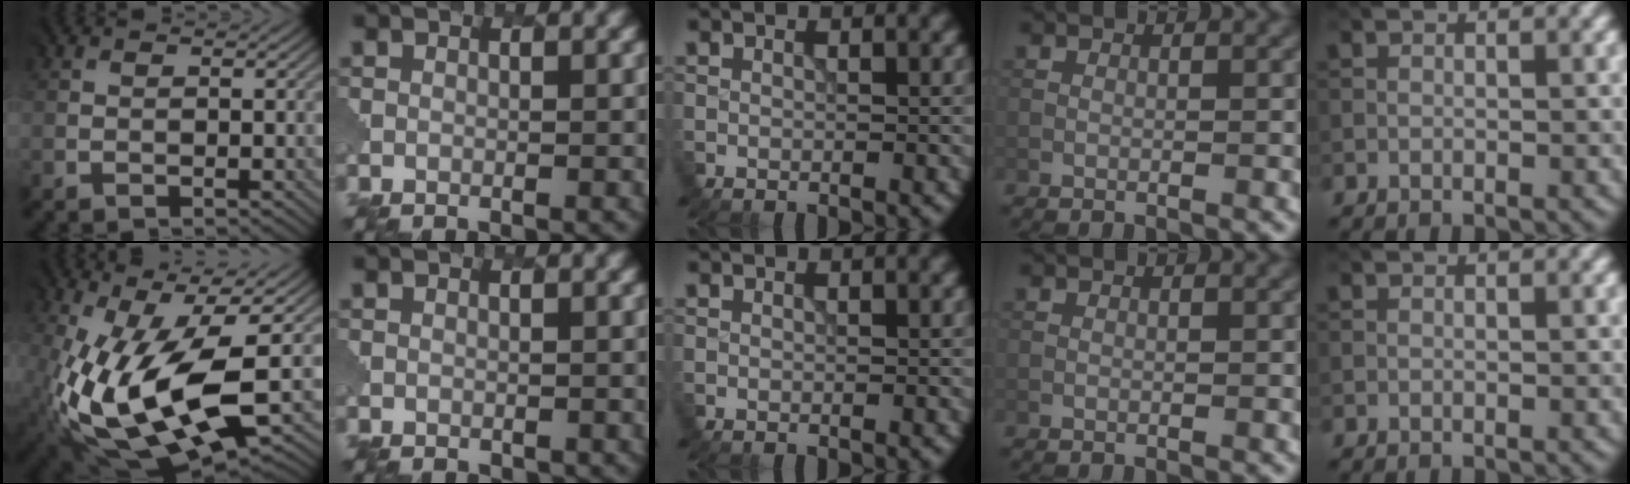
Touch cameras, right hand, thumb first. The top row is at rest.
{"thumb": {"total": 16.4, "force": [-4.0, 6.3, 14.7], "torque": [-0.312, -0.032, -0.064]}, "index": {"total": 0.6, "force": [0.1, 0.5, 0.3], "torque": [-0.006, -0.002, 0.004]}}